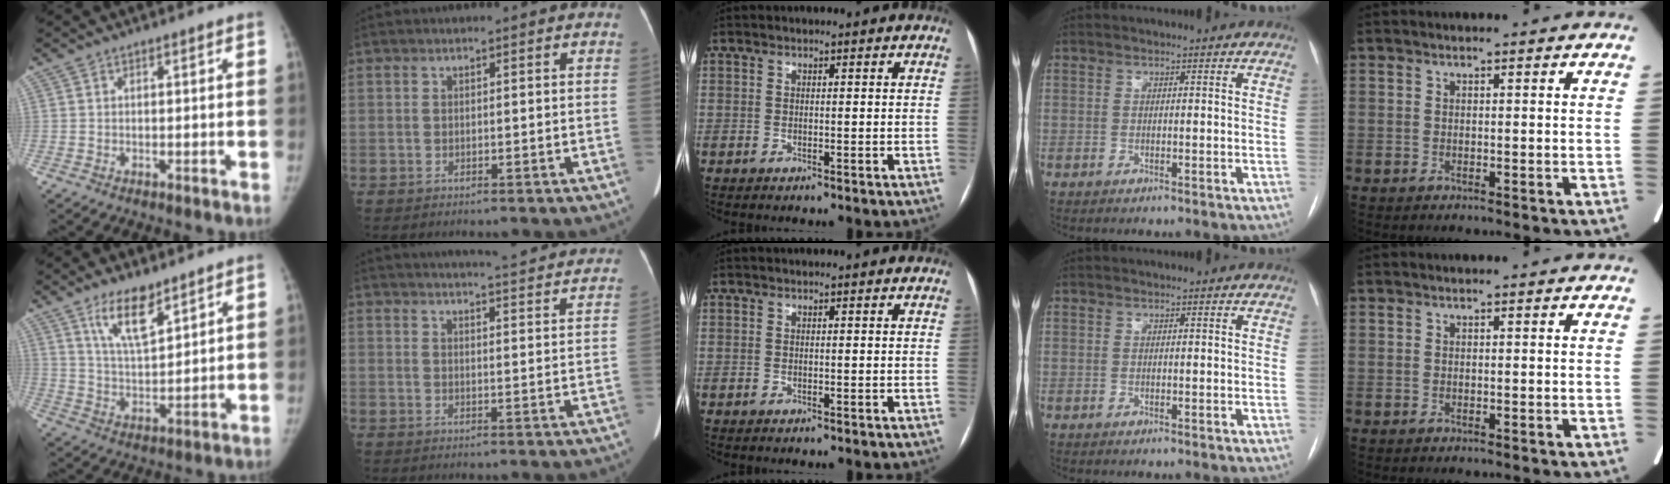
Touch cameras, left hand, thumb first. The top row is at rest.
{"thumb": {"total": 9.5, "force": [6.3, 3.2, 6.3], "torque": [-0.100, -0.042, 0.122]}, "index": {"total": 22.3, "force": [21.1, 1.6, 7.0], "torque": [-0.099, -0.031, 0.249]}}